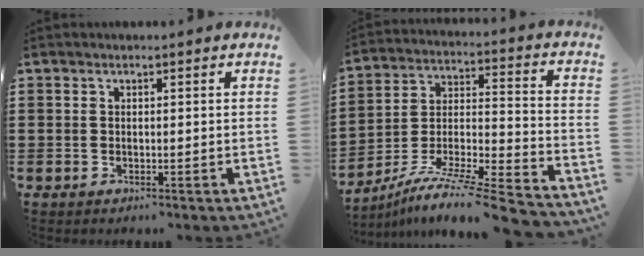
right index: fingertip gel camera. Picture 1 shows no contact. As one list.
[{"total": 9.8, "force": [-8.2, 0.3, 5.2], "torque": [-0.089, 0.004, -0.167]}]